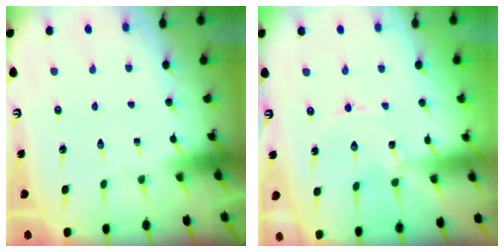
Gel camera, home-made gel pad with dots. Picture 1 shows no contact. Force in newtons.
{"total": 0.7, "press": 0.6, "slide": 0.1}